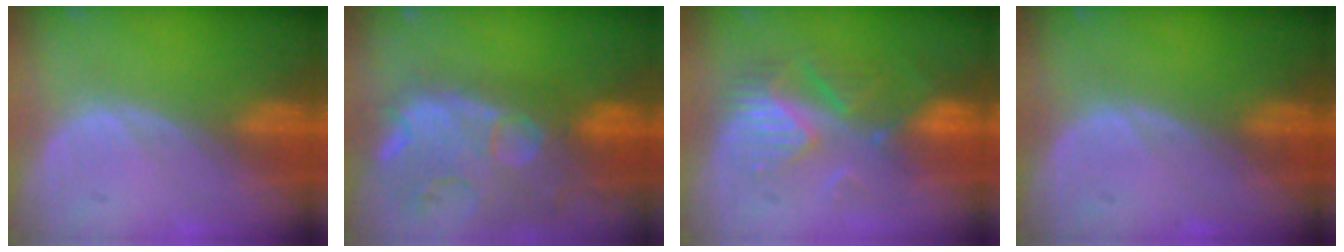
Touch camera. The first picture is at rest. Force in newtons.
{"total": 14.6, "press": 11.8, "slide": 8.6}
{"total": 8.7, "press": 7.8, "slide": 4.0}
{"total": 0.0}